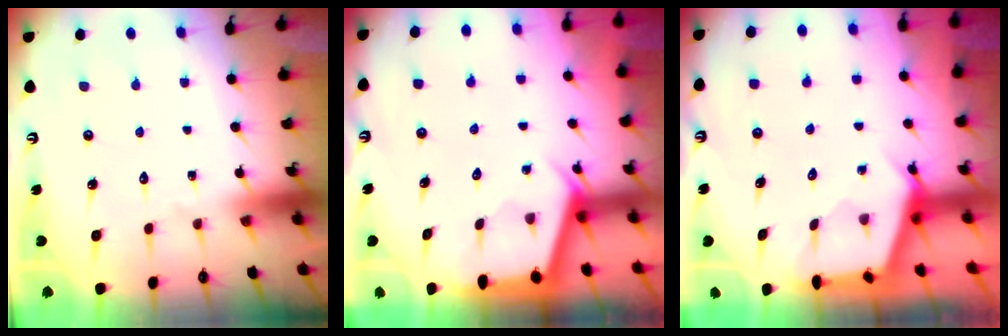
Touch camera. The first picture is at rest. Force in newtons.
{"total": 2.9, "press": 2.9, "slide": 0.3}
{"total": 2.6, "press": 2.6, "slide": 0.4}